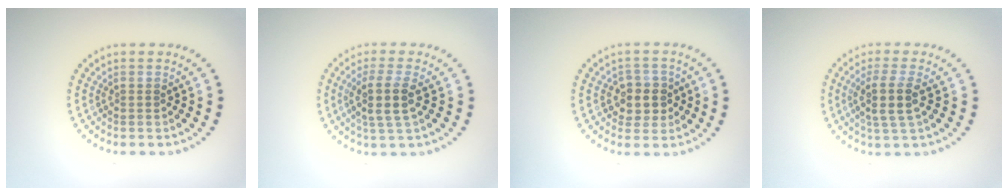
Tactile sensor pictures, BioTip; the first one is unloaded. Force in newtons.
{"total": 3.0, "press": 2.6, "slide": 1.5}
{"total": 2.8, "press": 2.6, "slide": 1.0}
{"total": 3.0, "press": 2.6, "slide": 1.5}